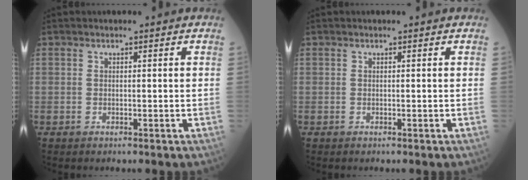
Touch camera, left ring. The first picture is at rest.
{"total": 0.0}